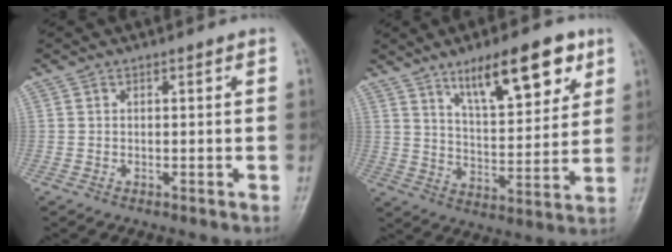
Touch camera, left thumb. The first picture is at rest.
{"total": 15.2, "force": [8.8, 5.5, 11.1], "torque": [-0.142, -0.041, 0.145]}